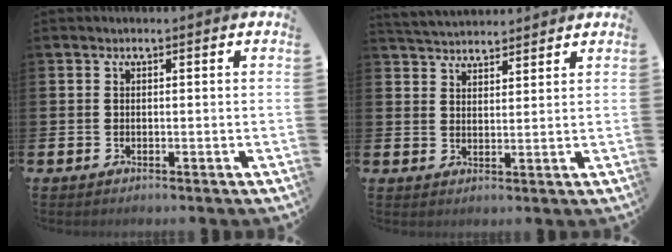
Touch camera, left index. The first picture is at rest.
{"total": 3.9, "force": [3.9, 0.7, -0.1], "torque": [-0.014, -0.016, 0.072]}